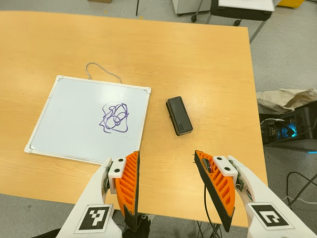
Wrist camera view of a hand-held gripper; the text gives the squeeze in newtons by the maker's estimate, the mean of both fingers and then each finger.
{"total": 0.0}